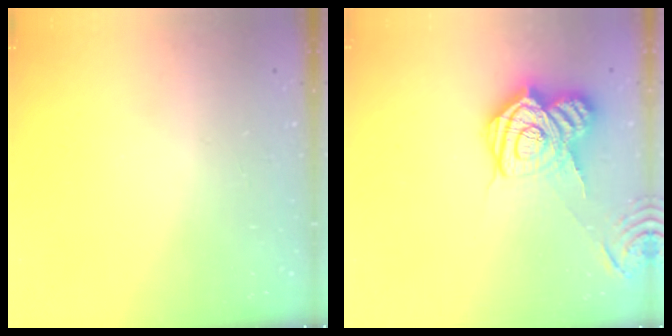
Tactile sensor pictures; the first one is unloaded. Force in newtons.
{"total": 17.5, "press": 17.5, "slide": 1.3}